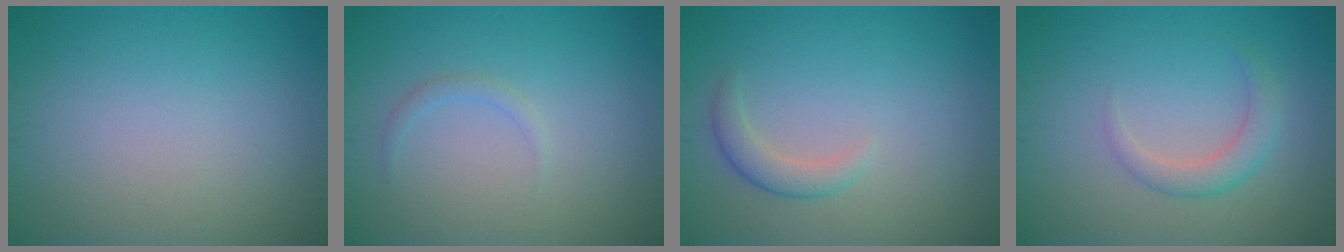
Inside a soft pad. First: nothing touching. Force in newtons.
{"total": 0.9, "press": 0.9, "slide": 0.1}
{"total": 1.9, "press": 1.9, "slide": 0.2}
{"total": 2.2, "press": 2.2, "slide": 0.2}